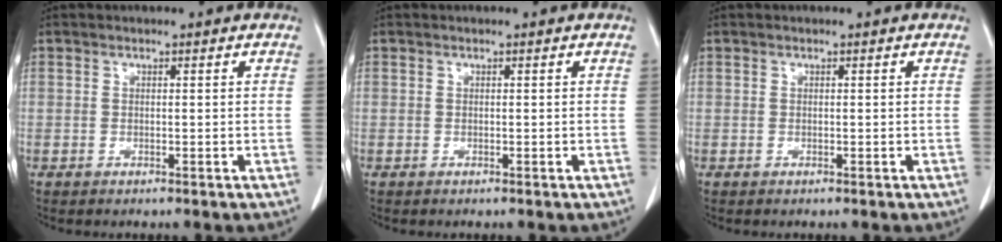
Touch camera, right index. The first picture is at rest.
{"total": 0.0}
{"total": 0.0}